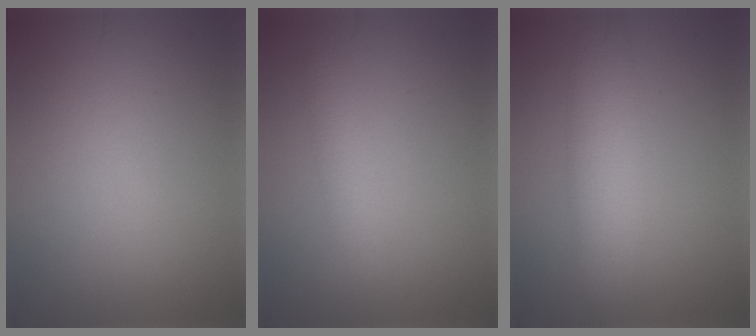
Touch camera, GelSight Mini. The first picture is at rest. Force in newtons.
{"total": 2.5, "press": 2.5, "slide": 0.1}
{"total": 5.2, "press": 5.2, "slide": 0.1}